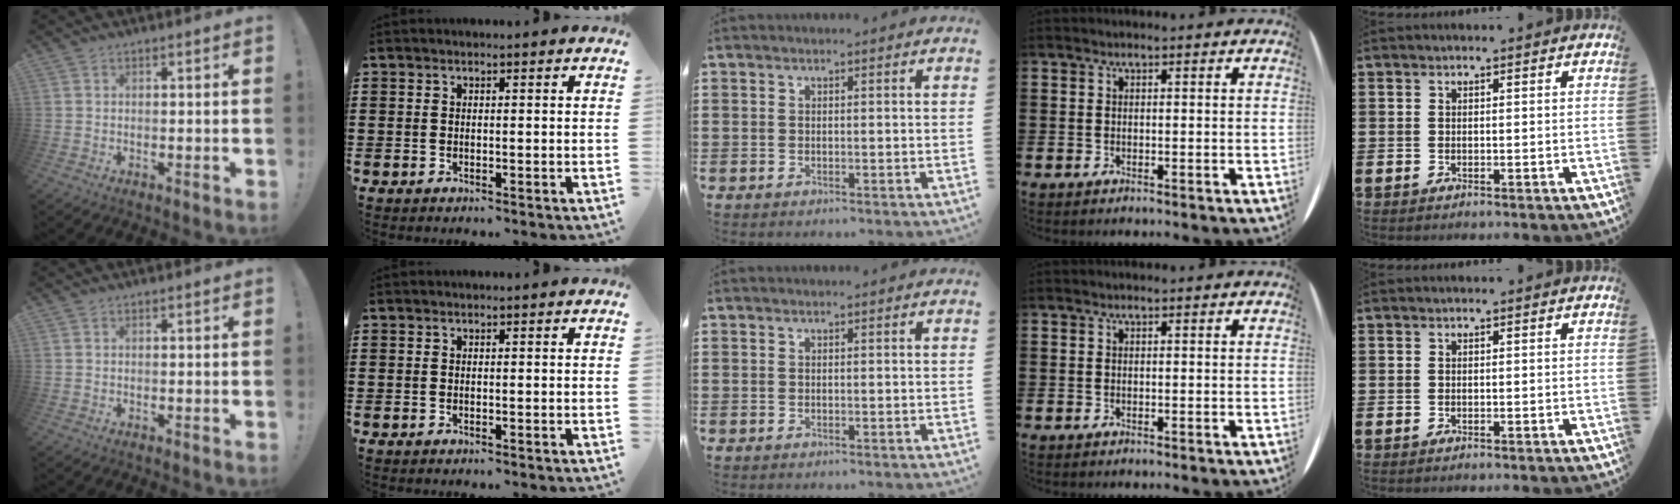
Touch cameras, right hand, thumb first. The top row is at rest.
{}